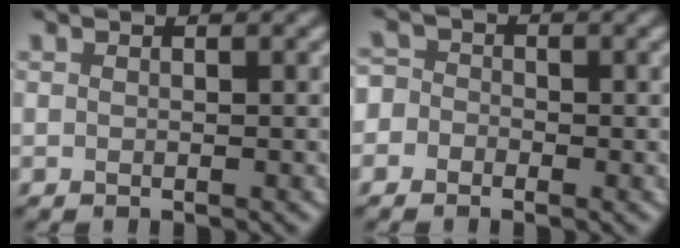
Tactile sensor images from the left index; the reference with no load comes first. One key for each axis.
{"total": 2.9, "fx": -0.5, "fy": 2.7, "fz": 0.8, "tx": 0.017, "ty": 0.019, "tz": -0.055}